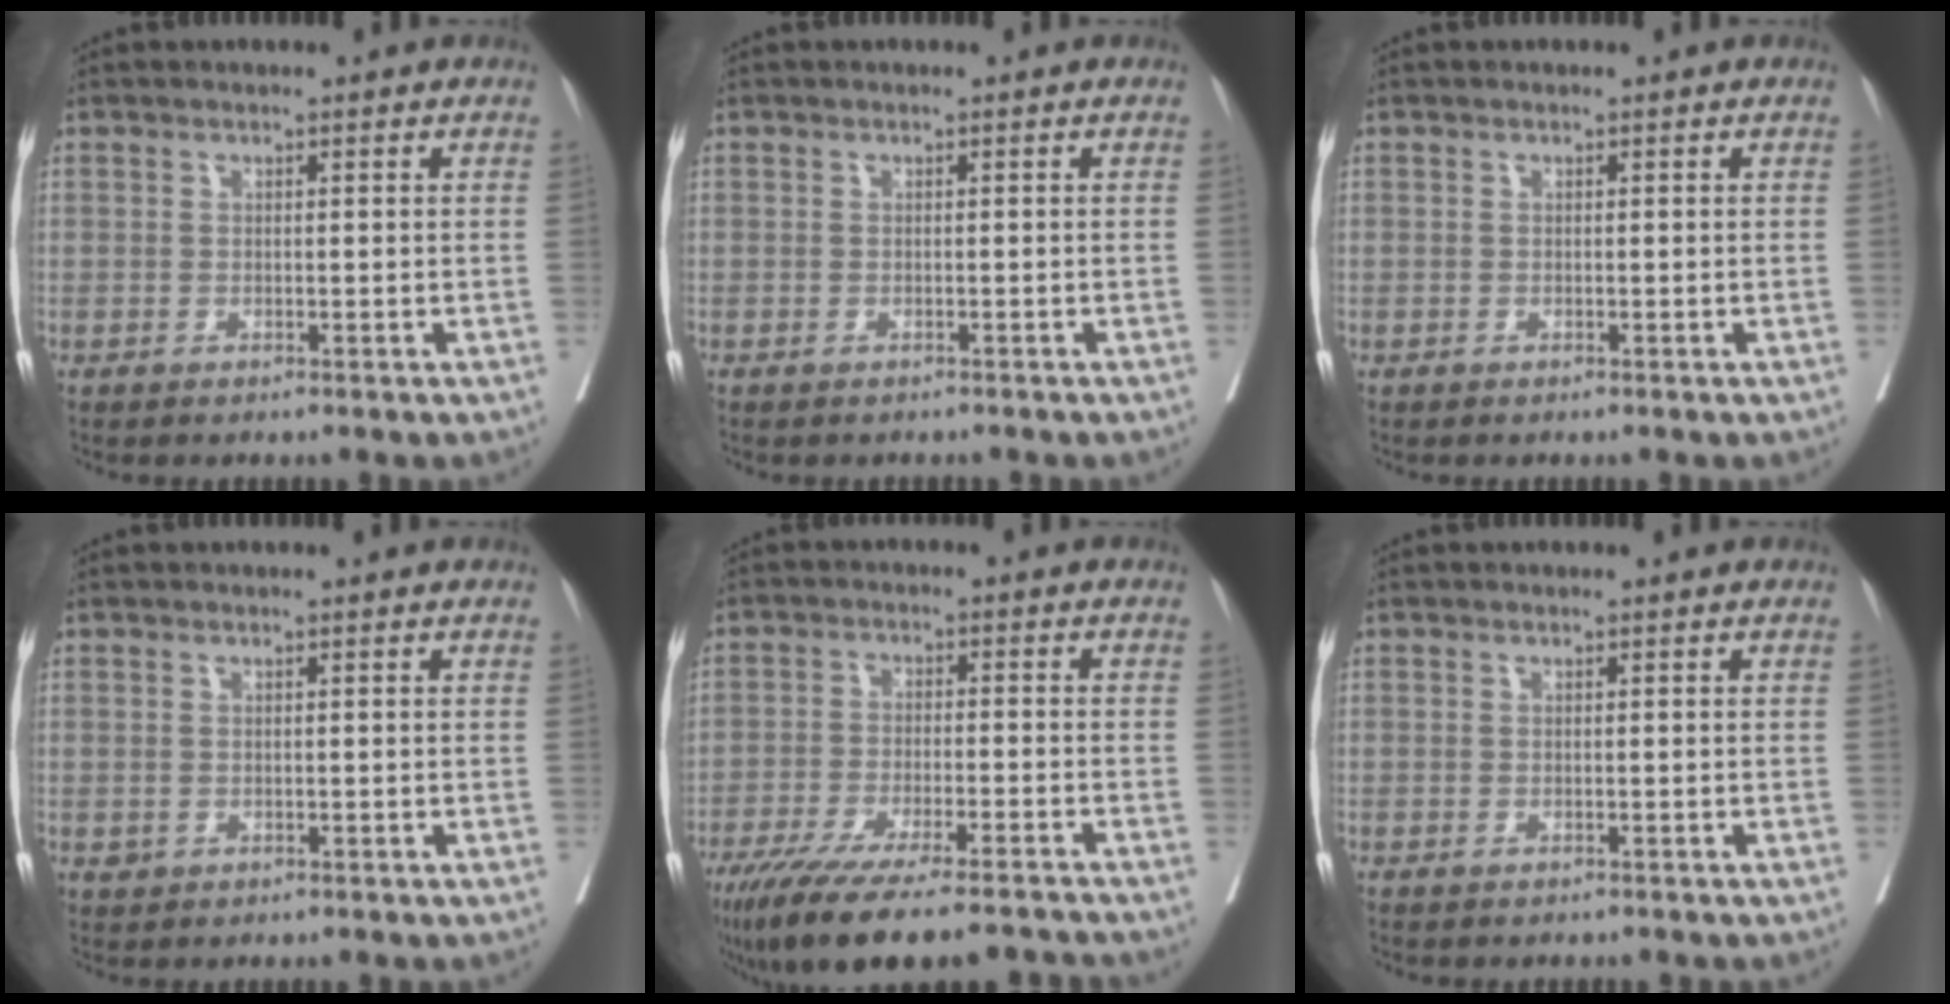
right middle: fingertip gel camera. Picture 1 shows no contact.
{"total": 1.8, "force": [-1.6, 0.7, 0.5], "torque": [-0.016, -0.004, -0.021]}
{"total": 0.0}
{"total": 0.8, "force": [-0.2, 0.7, 0.2], "torque": [-0.003, 0.001, 0.001]}
{"total": 17.9, "force": [-15.2, 1.7, 9.3], "torque": [-0.137, -0.039, -0.233]}
{"total": 1.6, "force": [-1.4, 0.4, 0.6], "torque": [-0.016, -0.003, -0.018]}